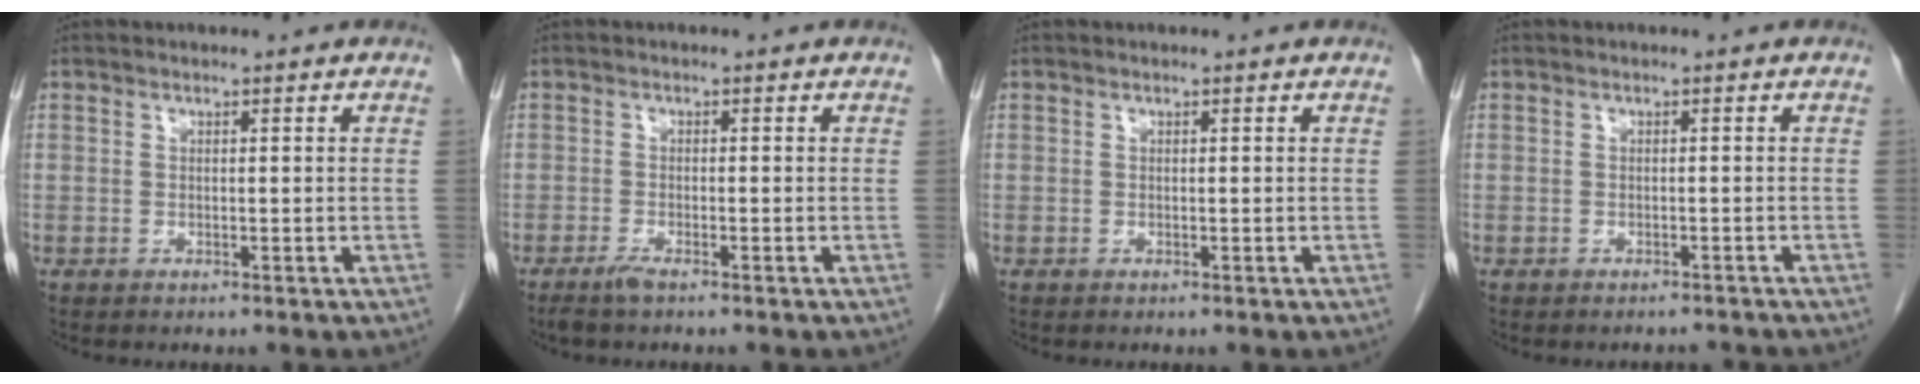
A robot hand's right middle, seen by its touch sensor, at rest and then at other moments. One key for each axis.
{"total": 1.8, "fx": -1.4, "fy": 0.0, "fz": 1.1, "tx": -0.030, "ty": -0.005, "tz": -0.029}
{"total": 0.0}
{"total": 1.6, "fx": -1.6, "fy": 0.3, "fz": -0.1, "tx": 0.005, "ty": -0.004, "tz": -0.019}